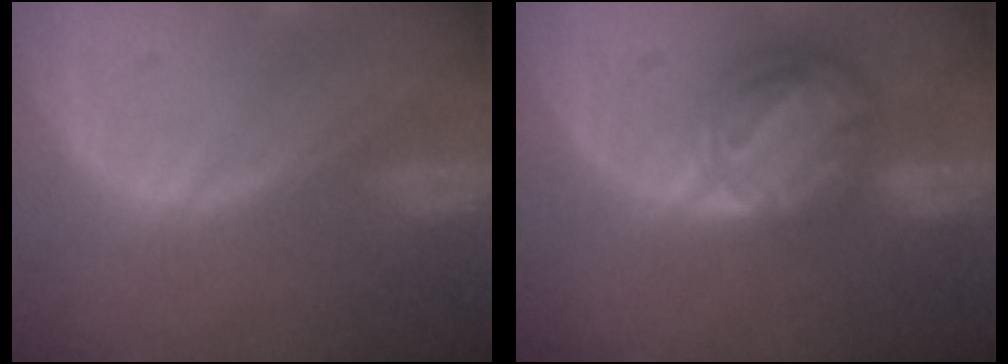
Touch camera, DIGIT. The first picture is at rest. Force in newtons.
{"total": 8.5, "press": 7.1, "slide": 4.7}